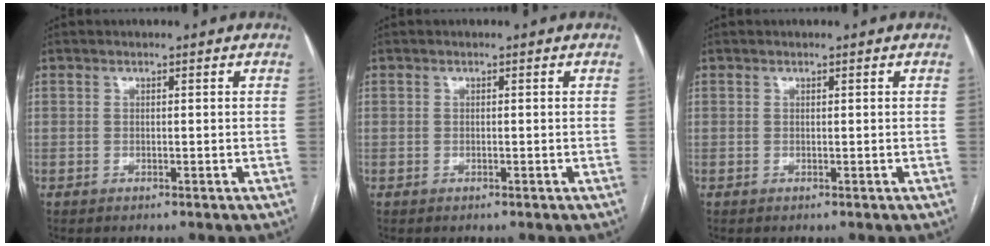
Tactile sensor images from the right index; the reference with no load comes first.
{"total": 0.0}
{"total": 0.0}